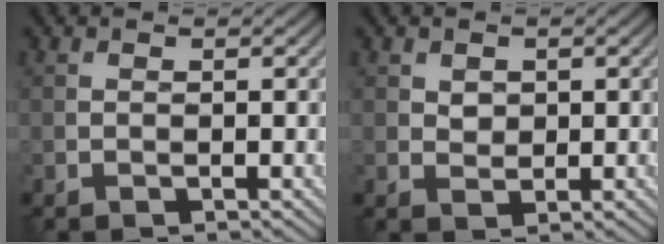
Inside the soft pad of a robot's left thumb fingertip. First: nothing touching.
{"total": 1.6, "force": [0.6, 1.3, 0.7], "torque": [-0.017, -0.003, 0.012]}